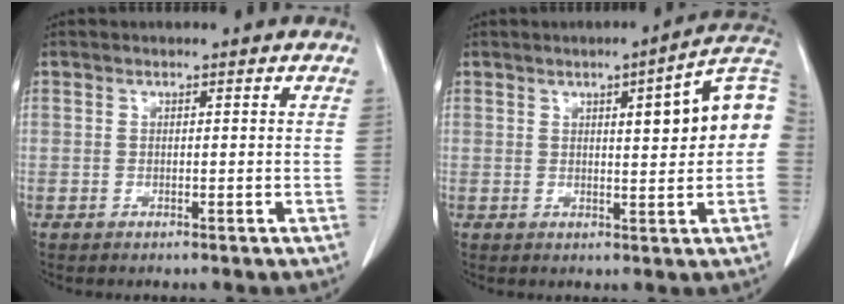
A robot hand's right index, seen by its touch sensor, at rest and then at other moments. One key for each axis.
{"total": 10.4, "fx": 1.7, "fy": 1.5, "fz": 10.2, "tx": -0.130, "ty": 0.025, "tz": 0.017}